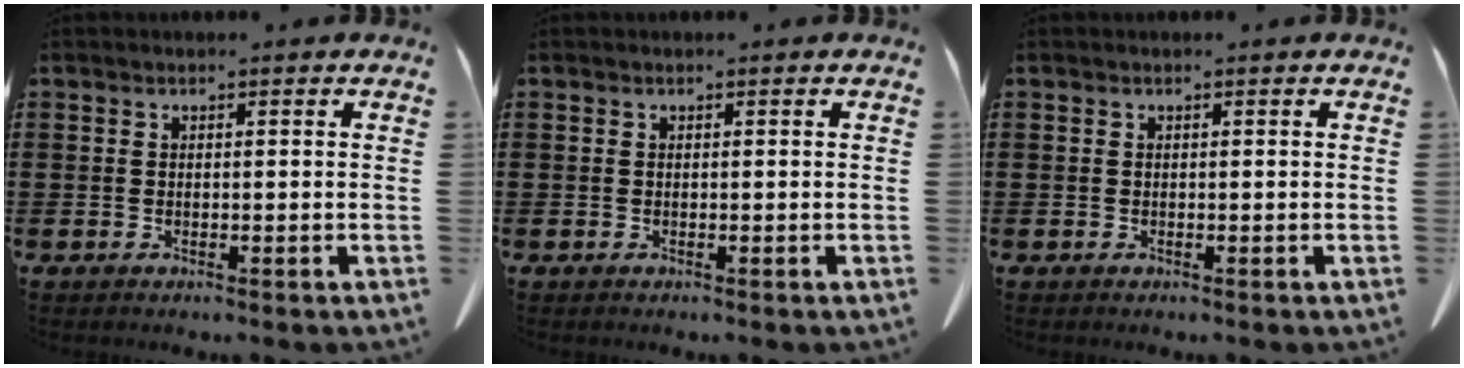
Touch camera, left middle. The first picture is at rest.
{"total": 0.0}
{"total": 0.0}